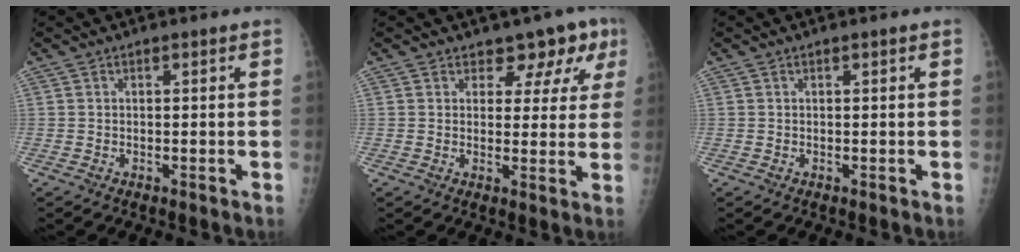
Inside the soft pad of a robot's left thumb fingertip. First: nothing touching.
{"total": 6.3, "force": [4.1, 3.9, 2.7], "torque": [0.005, -0.021, 0.041]}
{"total": 0.0}